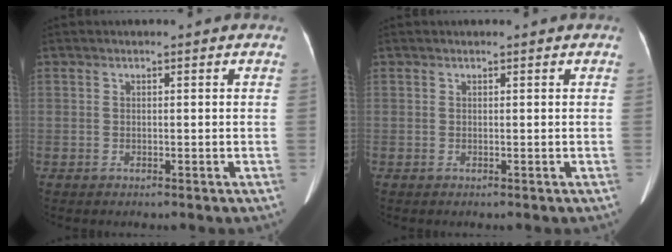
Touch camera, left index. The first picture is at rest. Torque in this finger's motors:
{"motor_torque": [0.09, -0.01, 0.04, 0.02]}